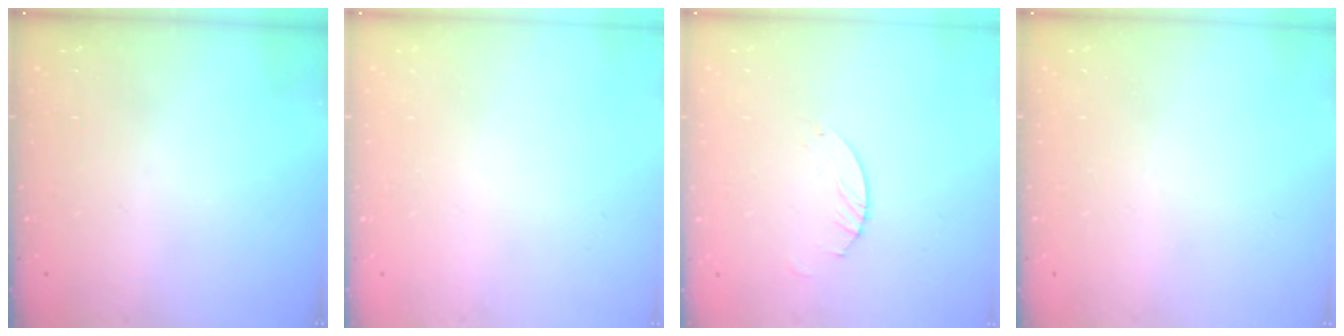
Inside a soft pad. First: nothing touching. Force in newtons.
{"total": 0.0}
{"total": 2.0, "press": 2.0, "slide": 0.2}
{"total": 0.0}